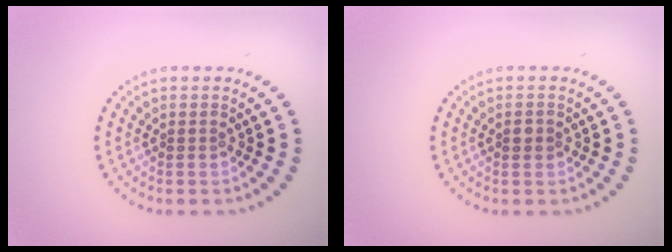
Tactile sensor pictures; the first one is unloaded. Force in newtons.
{"total": 1.3, "press": 1.3, "slide": 0.1}